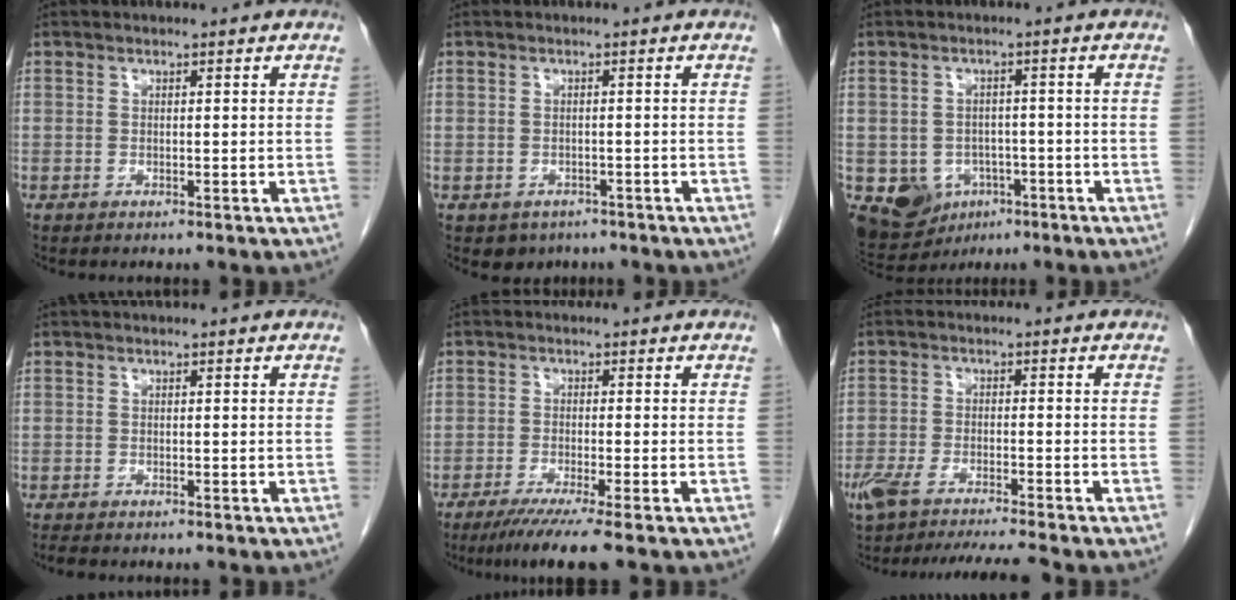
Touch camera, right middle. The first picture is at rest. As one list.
[{"total": 3.6, "force": [-2.5, 2.4, 0.8], "torque": [-0.007, 0.003, -0.032]}, {"total": 7.8, "force": [-3.4, 6.4, 2.9], "torque": [-0.056, 0.008, -0.039]}, {"total": 1.2, "force": [-1.1, 0.1, 0.4], "torque": [-0.015, -0.003, -0.016]}, {"total": 6.6, "force": [-4.9, -1.0, 4.4], "torque": [-0.061, -0.018, -0.083]}, {"total": 10.6, "force": [-9.3, -0.2, 4.9], "torque": [-0.073, -0.011, -0.148]}]